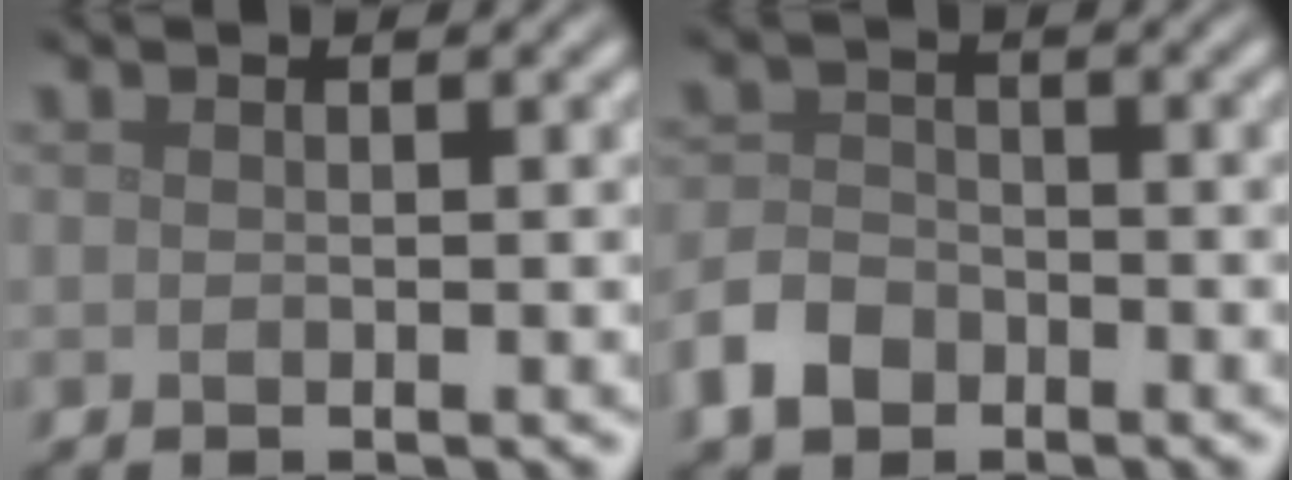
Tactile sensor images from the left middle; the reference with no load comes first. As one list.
[{"total": 3.4, "force": [-2.1, 2.3, 1.4], "torque": [-0.028, 0.000, -0.047]}]